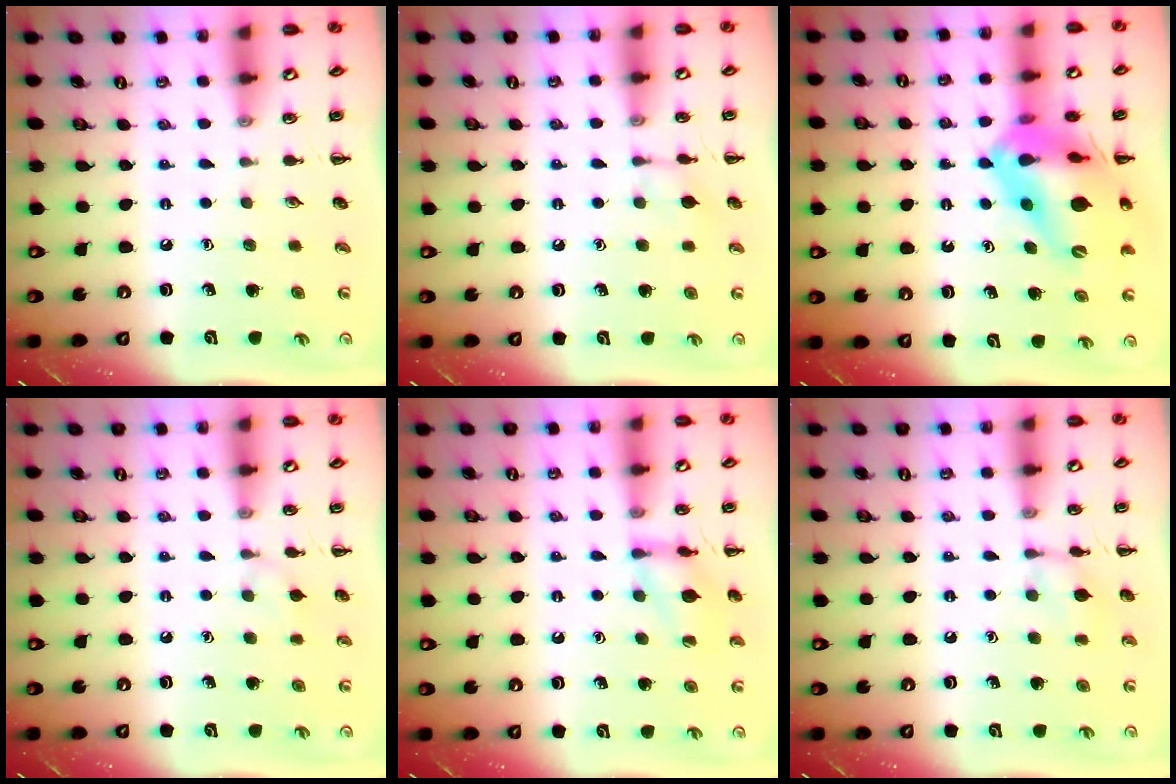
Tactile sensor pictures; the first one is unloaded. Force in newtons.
{"total": 5.3, "press": 5.3, "slide": 0.3}
{"total": 20.0, "press": 19.5, "slide": 4.4}
{"total": 6.5, "press": 6.2, "slide": 1.9}
{"total": 11.9, "press": 11.9, "slide": 0.9}
{"total": 7.8, "press": 7.6, "slide": 1.5}